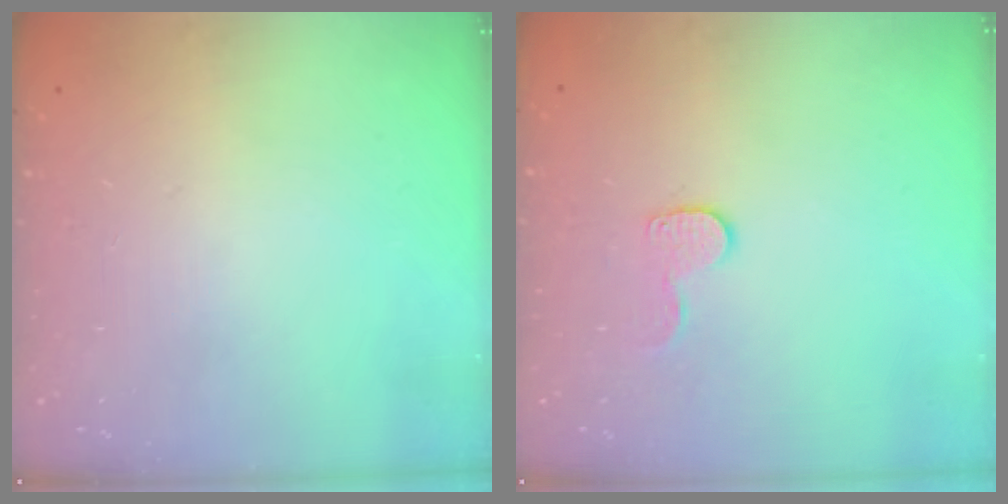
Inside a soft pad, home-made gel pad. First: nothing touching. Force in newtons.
{"total": 6.8, "press": 6.7, "slide": 0.6}